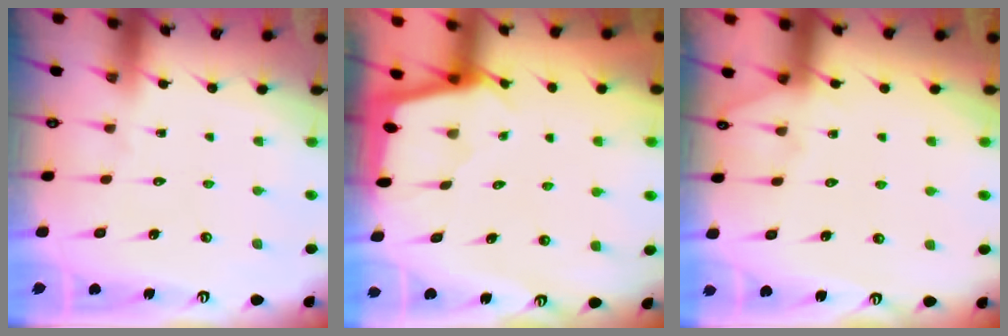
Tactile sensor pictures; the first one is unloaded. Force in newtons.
{"total": 1.8, "press": 1.7, "slide": 0.1}
{"total": 4.4, "press": 4.4, "slide": 0.6}